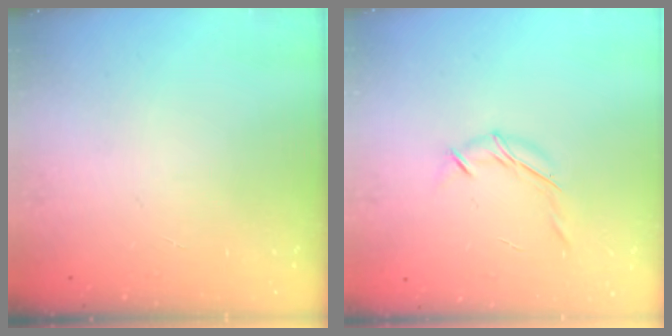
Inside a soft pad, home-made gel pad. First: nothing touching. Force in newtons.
{"total": 6.4, "press": 6.3, "slide": 0.9}